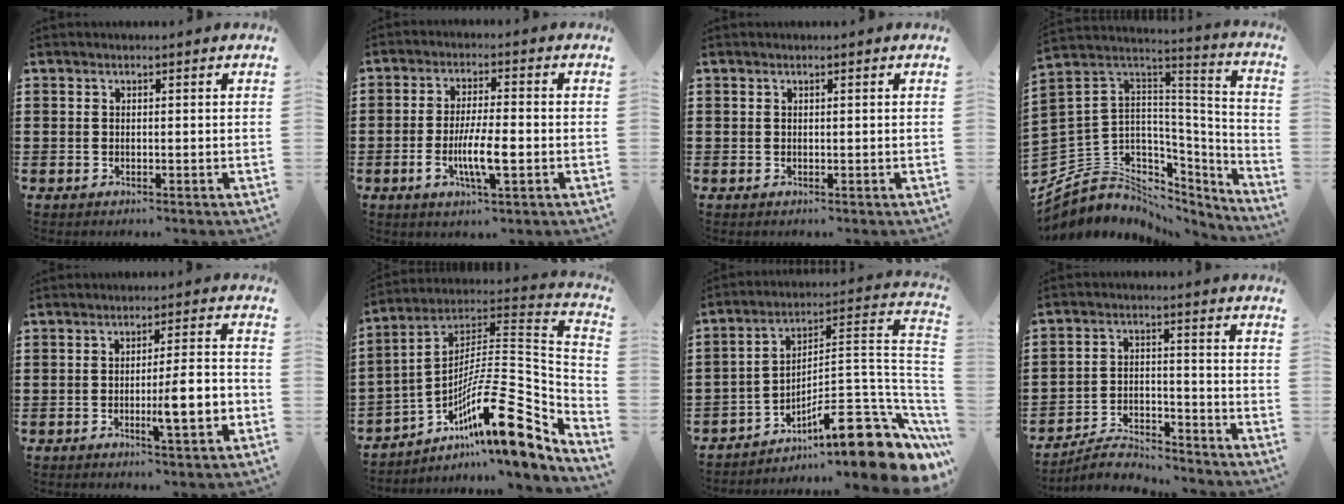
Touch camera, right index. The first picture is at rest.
{"total": 7.0, "force": [-2.0, 1.4, 6.5], "torque": [-0.128, -0.009, -0.038]}
{"total": 0.0}
{"total": 6.6, "force": [-1.5, 6.3, 1.2], "torque": [-0.063, -0.026, -0.022]}
{"total": 6.2, "force": [-1.6, 0.7, 6.0], "torque": [-0.088, -0.007, -0.028]}
{"total": 17.6, "force": [-8.0, 4.5, 15.0], "torque": [-0.240, -0.011, -0.148]}
{"total": 12.9, "force": [-7.8, 3.2, 9.8], "torque": [-0.127, 0.000, -0.137]}
{"total": 4.0, "force": [-3.9, 0.8, 0.5], "torque": [-0.013, 0.007, -0.080]}